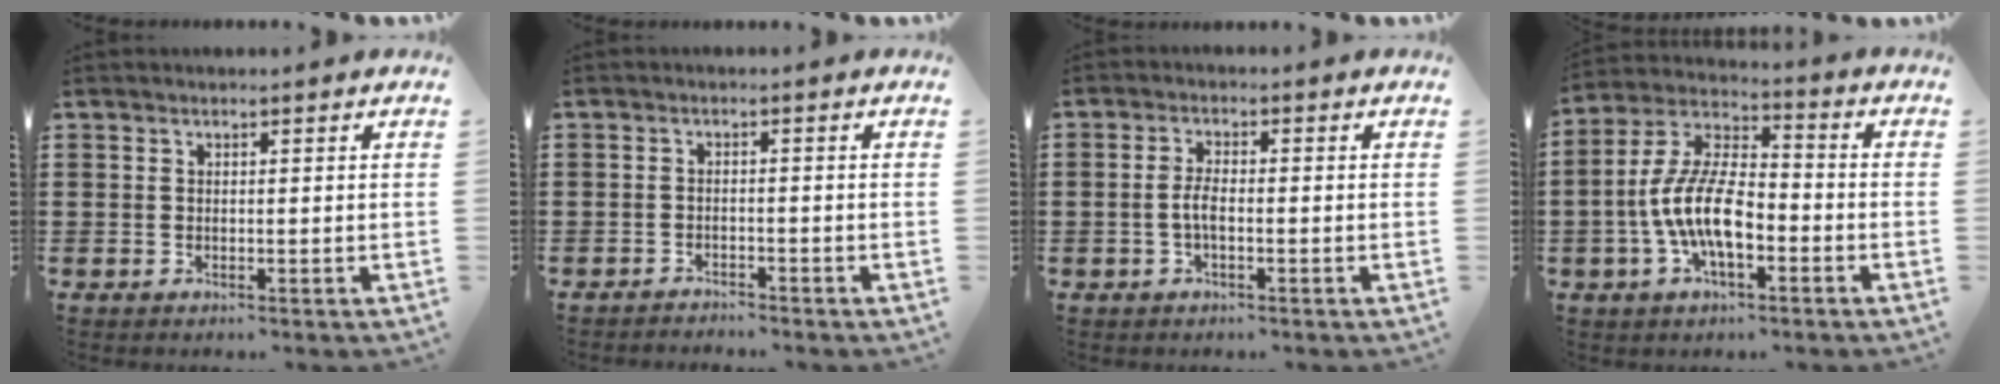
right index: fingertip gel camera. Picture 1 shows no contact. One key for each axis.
{"total": 1.8, "fx": -1.7, "fy": 0.1, "fz": -0.2, "tx": -0.002, "ty": 0.003, "tz": -0.040}
{"total": 2.8, "fx": -0.7, "fy": 0.9, "fz": 2.6, "tx": -0.062, "ty": -0.002, "tz": -0.018}
{"total": 10.9, "fx": -3.5, "fy": 4.8, "fz": 9.2, "tx": -0.217, "ty": -0.003, "tz": -0.071}